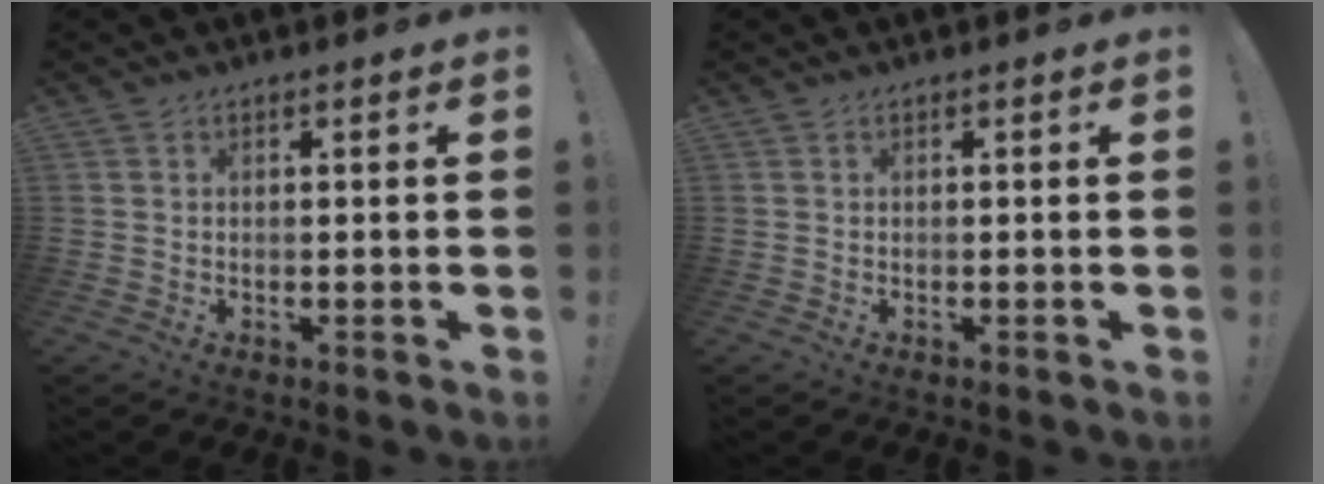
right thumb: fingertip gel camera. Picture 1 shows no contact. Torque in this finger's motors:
{"motor_torque": [0.00, 0.00, 0.00, 0.00, 0.00]}